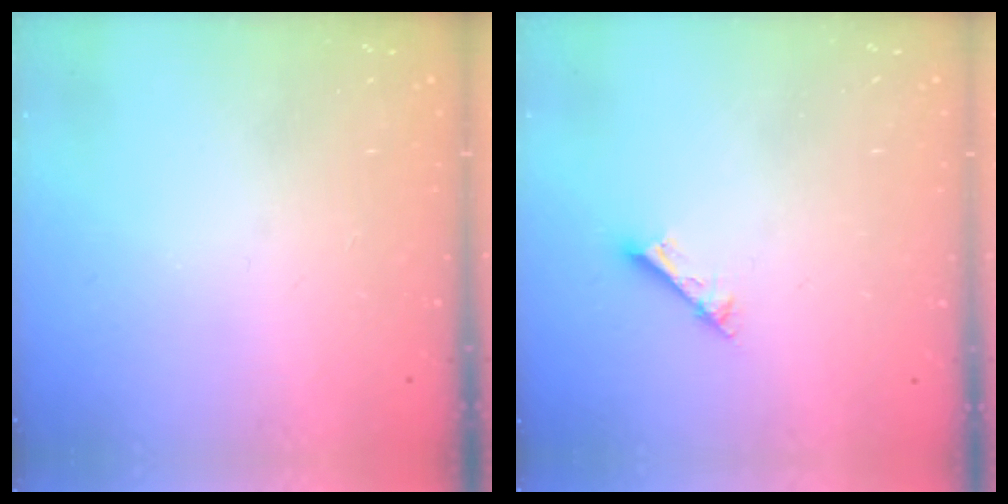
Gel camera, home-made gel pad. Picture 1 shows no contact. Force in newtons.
{"total": 2.5, "press": 2.5, "slide": 0.1}